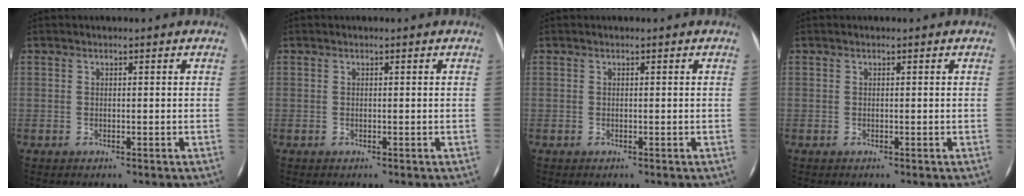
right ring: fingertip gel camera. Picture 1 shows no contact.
{"total": 0.0}
{"total": 0.0}
{"total": 0.0}